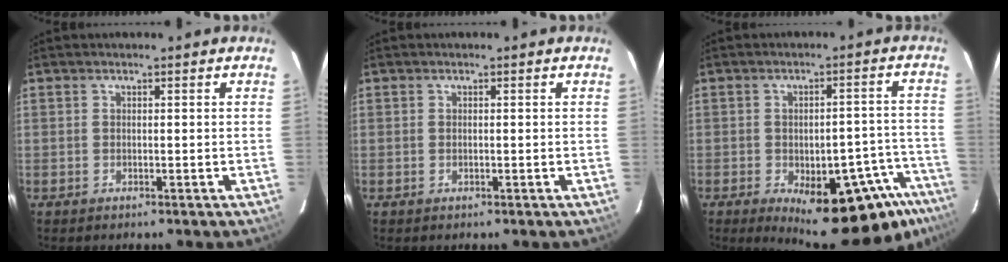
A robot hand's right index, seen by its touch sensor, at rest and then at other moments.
{"total": 0.0}
{"total": 21.1, "force": [-13.8, 8.2, 13.7], "torque": [-0.151, 0.000, -0.159]}